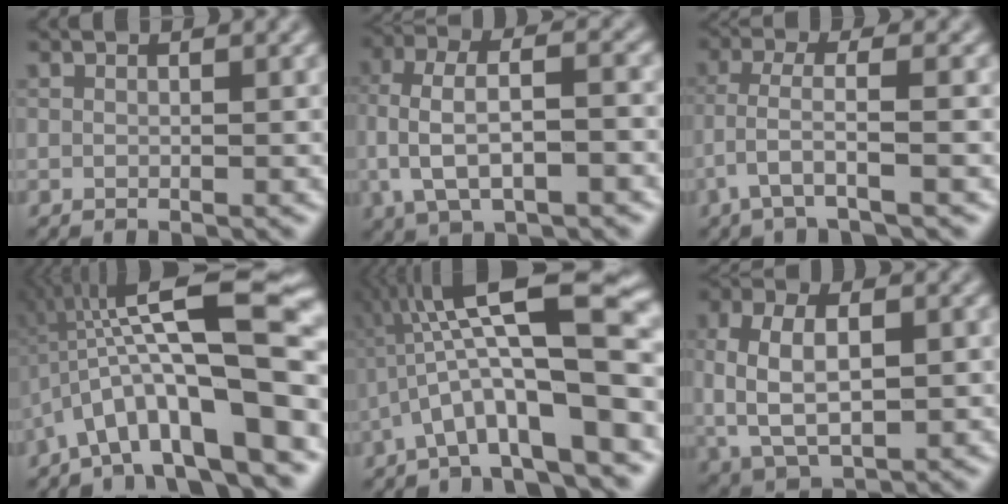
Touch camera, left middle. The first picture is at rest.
{"total": 6.5, "force": [-1.0, 3.0, 5.6], "torque": [-0.109, 0.011, -0.021]}
{"total": 3.1, "force": [-1.5, 0.4, 2.6], "torque": [-0.057, 0.005, -0.036]}
{"total": 13.9, "force": [-2.1, 3.4, 13.3], "torque": [-0.195, 0.039, -0.032]}
{"total": 12.1, "force": [-0.7, 3.0, 11.7], "torque": [-0.191, 0.035, -0.011]}
{"total": 6.9, "force": [-0.1, 4.0, 5.6], "torque": [-0.109, -0.002, 0.002]}